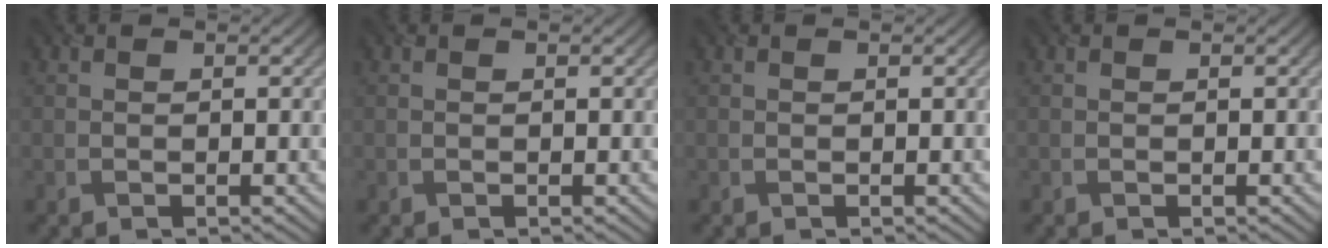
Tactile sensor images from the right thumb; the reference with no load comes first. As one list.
[{"total": 0.0}, {"total": 0.0}, {"total": 0.0}]